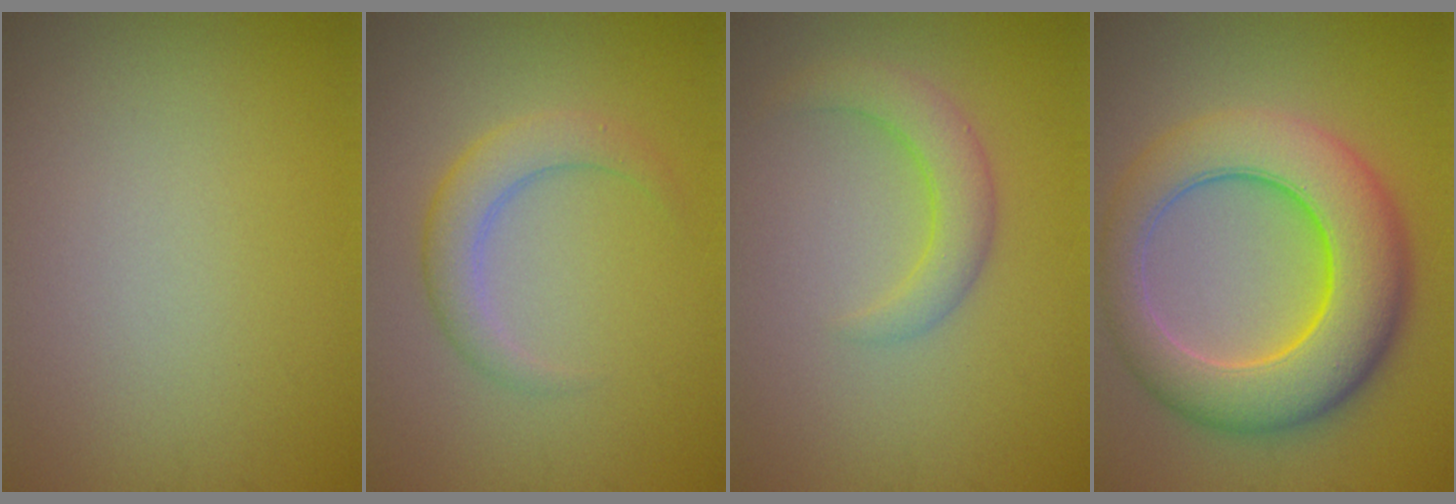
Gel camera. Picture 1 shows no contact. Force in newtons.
{"total": 2.8, "press": 2.8, "slide": 0.1}
{"total": 2.9, "press": 2.9, "slide": 0.3}
{"total": 9.9, "press": 9.9, "slide": 0.1}